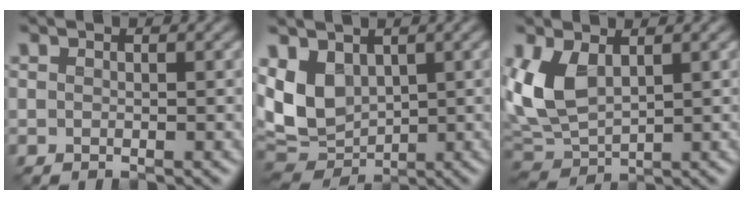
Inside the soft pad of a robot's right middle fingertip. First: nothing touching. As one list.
[{"total": 7.8, "force": [1.3, 5.5, 5.3], "torque": [-0.130, -0.005, 0.023]}, {"total": 5.7, "force": [1.2, 3.5, 4.4], "torque": [-0.104, -0.004, 0.020]}]